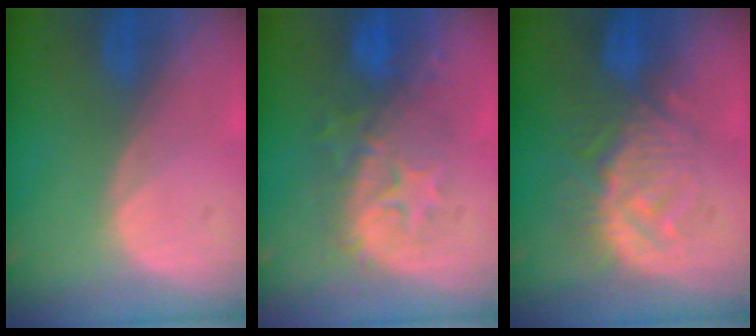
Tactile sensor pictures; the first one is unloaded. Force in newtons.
{"total": 9.2, "press": 8.8, "slide": 2.5}
{"total": 9.2, "press": 8.6, "slide": 3.2}